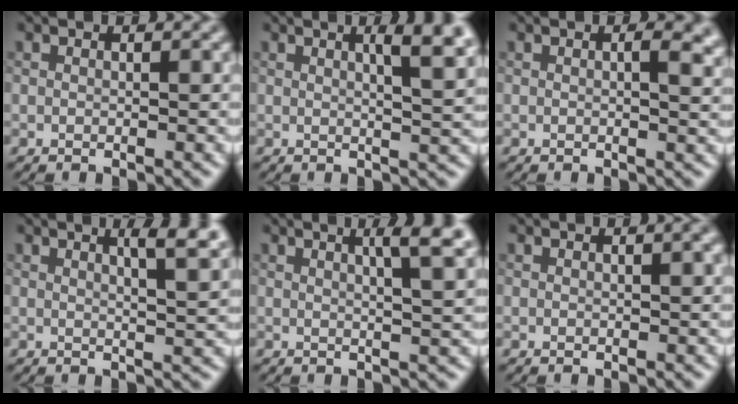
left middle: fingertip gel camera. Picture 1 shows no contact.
{"total": 5.1, "force": [1.9, 1.3, 4.5], "torque": [-0.046, 0.010, 0.021]}
{"total": 2.8, "force": [0.7, 0.9, 2.6], "torque": [-0.034, 0.000, 0.008]}
{"total": 4.6, "force": [2.5, 1.0, 3.8], "torque": [-0.040, 0.007, 0.029]}
{"total": 4.8, "force": [2.1, 1.0, 4.2], "torque": [-0.046, 0.010, 0.023]}
{"total": 1.3, "force": [0.5, 0.3, 1.1], "torque": [-0.013, 0.006, 0.006]}